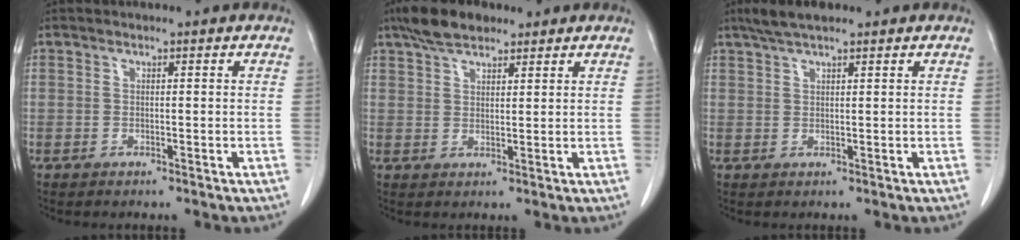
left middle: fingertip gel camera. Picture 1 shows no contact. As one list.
[{"total": 6.0, "force": [4.5, 2.4, 3.1], "torque": [-0.064, 0.018, 0.084]}, {"total": 4.1, "force": [3.2, 0.9, 2.5], "torque": [-0.053, 0.016, 0.060]}]